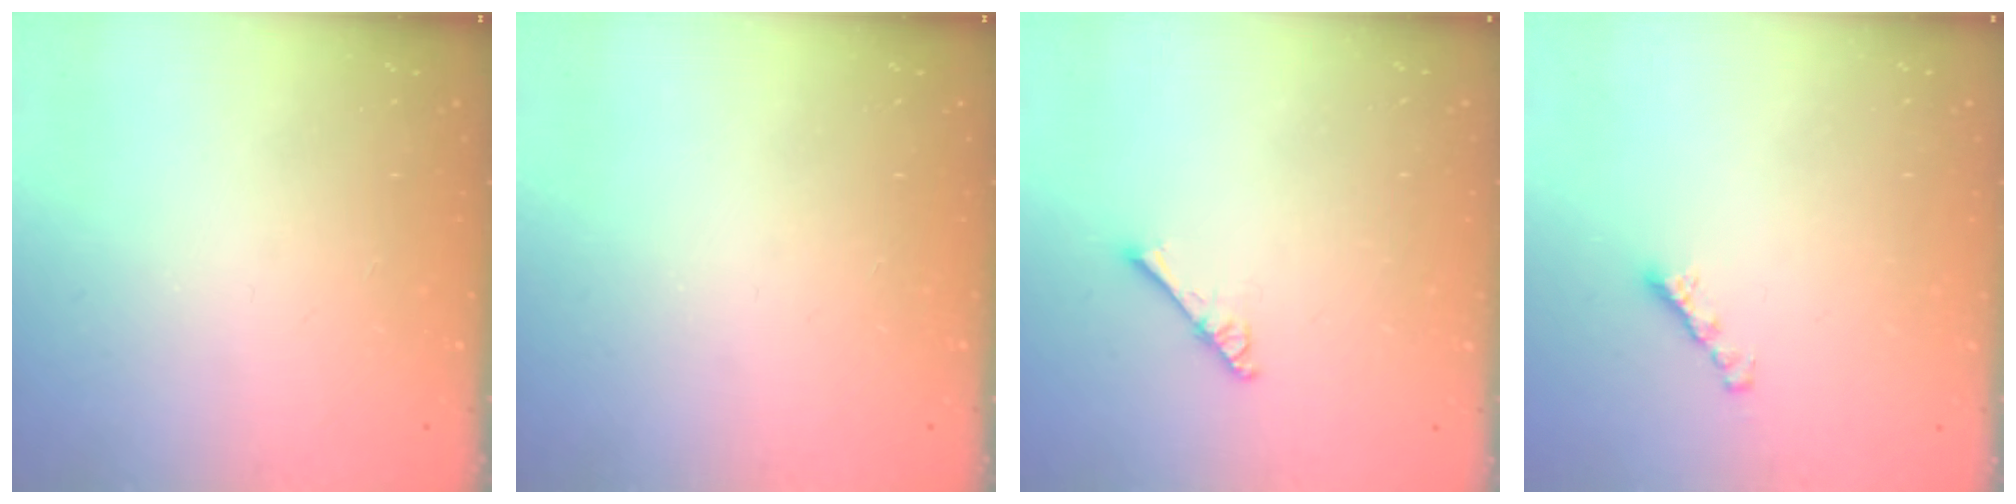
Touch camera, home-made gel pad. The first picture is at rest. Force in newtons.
{"total": 0.0}
{"total": 2.5, "press": 2.5, "slide": 0.3}
{"total": 2.5, "press": 2.5, "slide": 0.5}